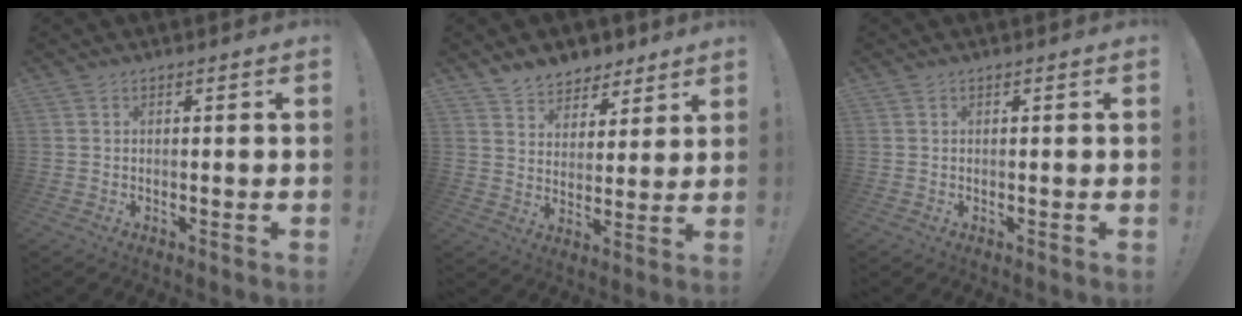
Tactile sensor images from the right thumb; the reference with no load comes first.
{"total": 7.8, "force": [6.2, 4.6, 0.9], "torque": [-0.020, -0.050, 0.123]}
{"total": 0.0}